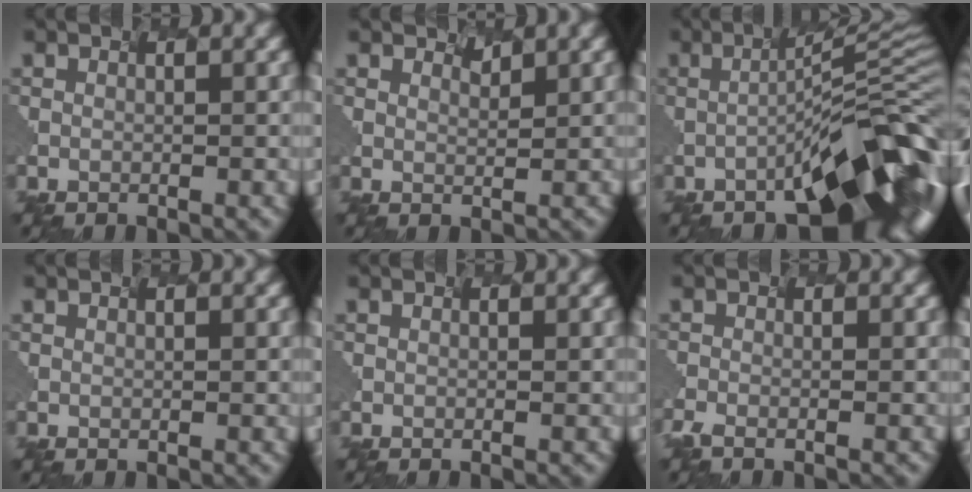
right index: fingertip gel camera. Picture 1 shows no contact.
{"total": 1.1, "force": [0.9, -0.1, -0.6], "torque": [0.003, -0.003, 0.024]}
{"total": 13.3, "force": [-5.2, 3.8, 11.7], "torque": [-0.145, 0.005, -0.075]}
{"total": 0.0}
{"total": 0.7, "force": [-0.1, 0.4, 0.6], "torque": [0.008, 0.004, 0.000]}
{"total": 2.4, "force": [-2.0, 0.5, 1.4], "torque": [-0.012, 0.000, -0.027]}